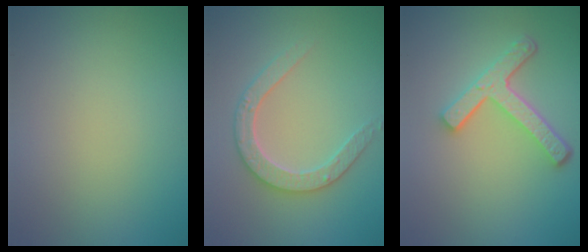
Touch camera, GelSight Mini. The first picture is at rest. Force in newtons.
{"total": 2.9, "press": 2.9, "slide": 0.5}
{"total": 4.3, "press": 3.3, "slide": 2.8}